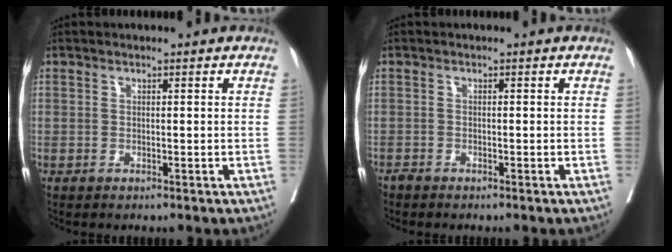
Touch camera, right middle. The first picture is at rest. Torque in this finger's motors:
{"motor_torque": [1.09, -1.04, 0.42, 0.12]}